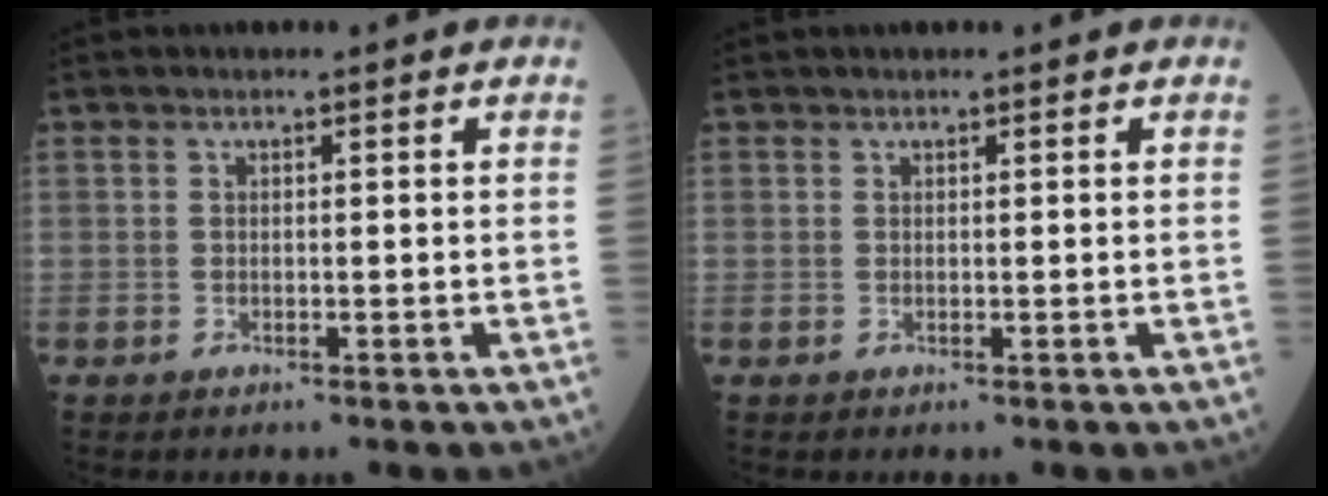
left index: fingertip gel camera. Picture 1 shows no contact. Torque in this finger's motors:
{"motor_torque": [0.11, -0.01, -0.03, -0.01]}